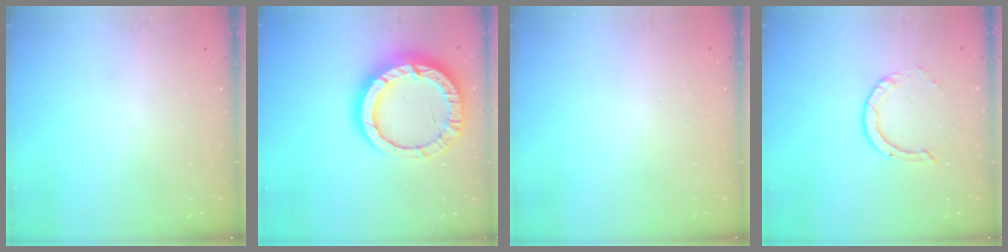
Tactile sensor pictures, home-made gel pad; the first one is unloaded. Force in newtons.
{"total": 18.6, "press": 18.5, "slide": 1.6}
{"total": 2.4, "press": 2.4, "slide": 0.2}
{"total": 4.0, "press": 4.0, "slide": 0.3}